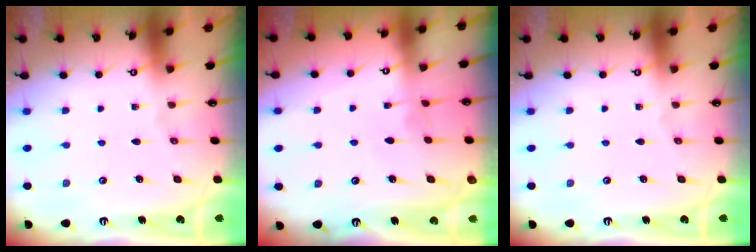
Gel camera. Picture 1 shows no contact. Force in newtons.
{"total": 2.7, "press": 2.6, "slide": 0.2}
{"total": 0.0}